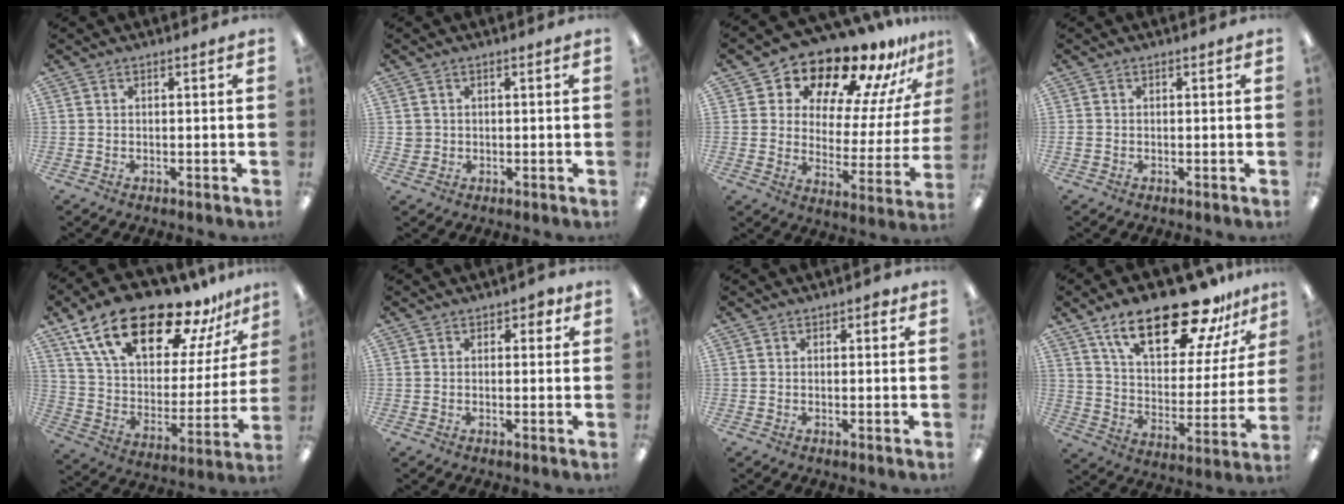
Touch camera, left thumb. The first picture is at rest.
{"total": 2.0, "force": [0.3, 2.0, 0.1], "torque": [-0.005, 0.003, 0.004]}
{"total": 14.7, "force": [13.0, 5.6, 4.2], "torque": [-0.077, -0.121, 0.218]}
{"total": 0.8, "force": [-0.2, 0.7, 0.3], "torque": [-0.004, 0.005, -0.006]}
{"total": 25.3, "force": [18.3, 10.1, 14.3], "torque": [-0.253, -0.112, 0.317]}
{"total": 2.1, "force": [1.3, 1.4, 1.0], "torque": [-0.005, -0.002, 0.018]}
{"total": 1.5, "force": [0.9, 1.0, 0.7], "torque": [-0.007, 0.001, 0.015]}
{"total": 23.9, "force": [16.6, 9.3, 14.5], "torque": [-0.233, -0.094, 0.282]}